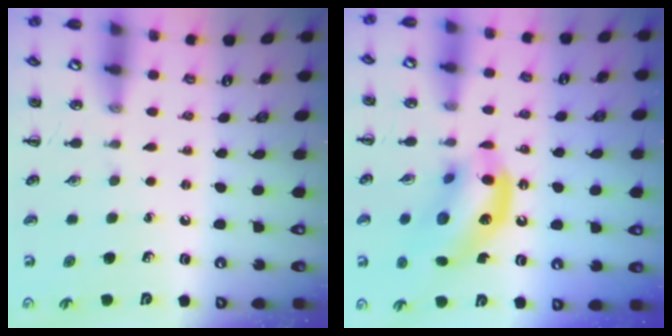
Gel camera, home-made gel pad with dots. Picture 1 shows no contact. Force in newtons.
{"total": 13.8, "press": 13.6, "slide": 2.8}